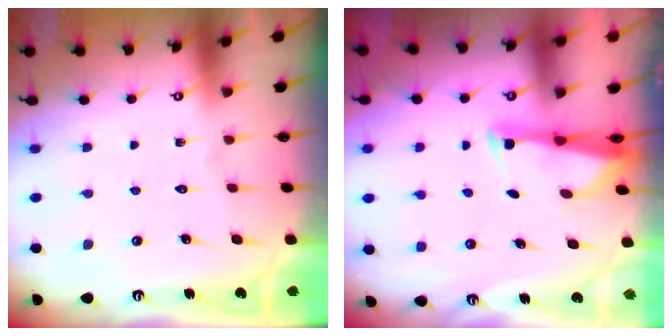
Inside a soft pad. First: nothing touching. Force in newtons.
{"total": 2.7, "press": 2.6, "slide": 0.7}